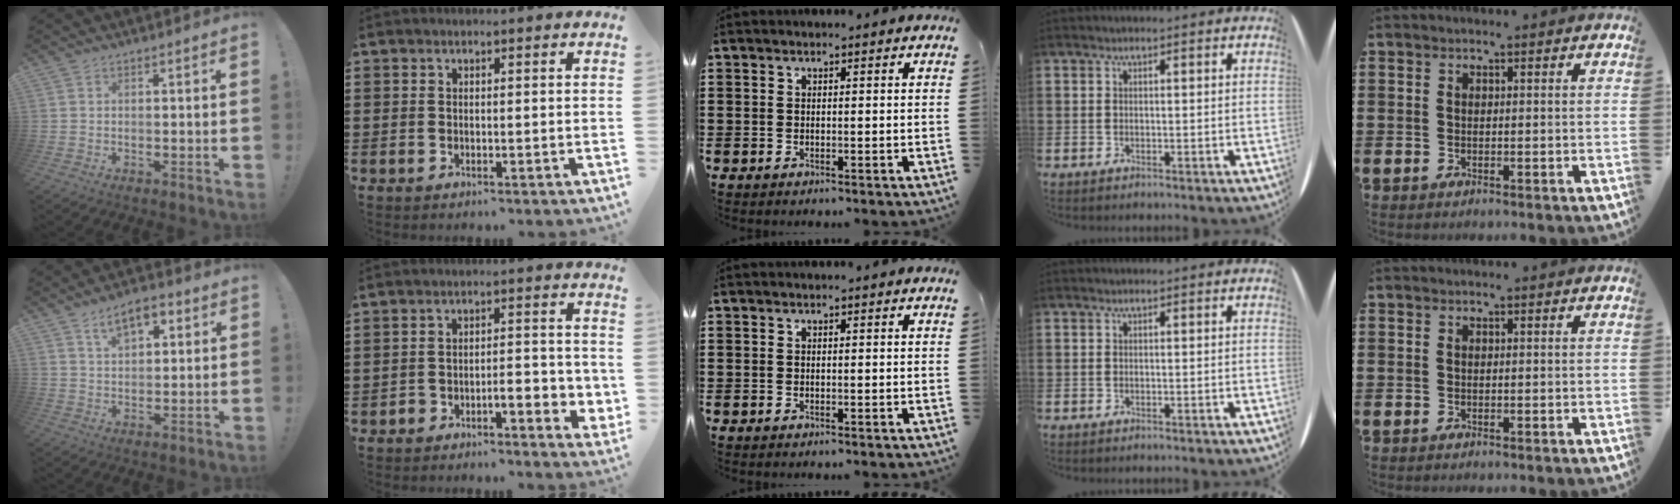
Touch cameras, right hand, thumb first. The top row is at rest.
{"thumb": {"total": 8.1, "force": [4.3, 4.3, 5.4], "torque": [-0.073, -0.009, 0.074]}, "index": {"total": 4.3, "force": [-2.6, 1.7, 2.9], "torque": [-0.050, 0.009, -0.049]}}